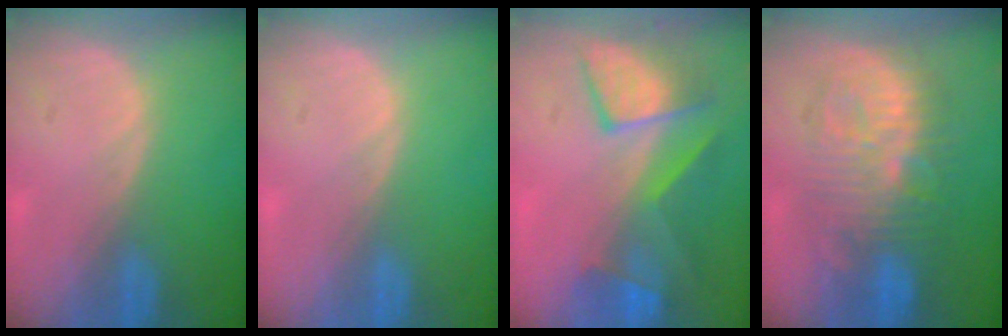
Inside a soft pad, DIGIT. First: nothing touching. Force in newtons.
{"total": 0.0}
{"total": 7.6, "press": 7.5, "slide": 1.1}
{"total": 9.6, "press": 9.6, "slide": 0.2}